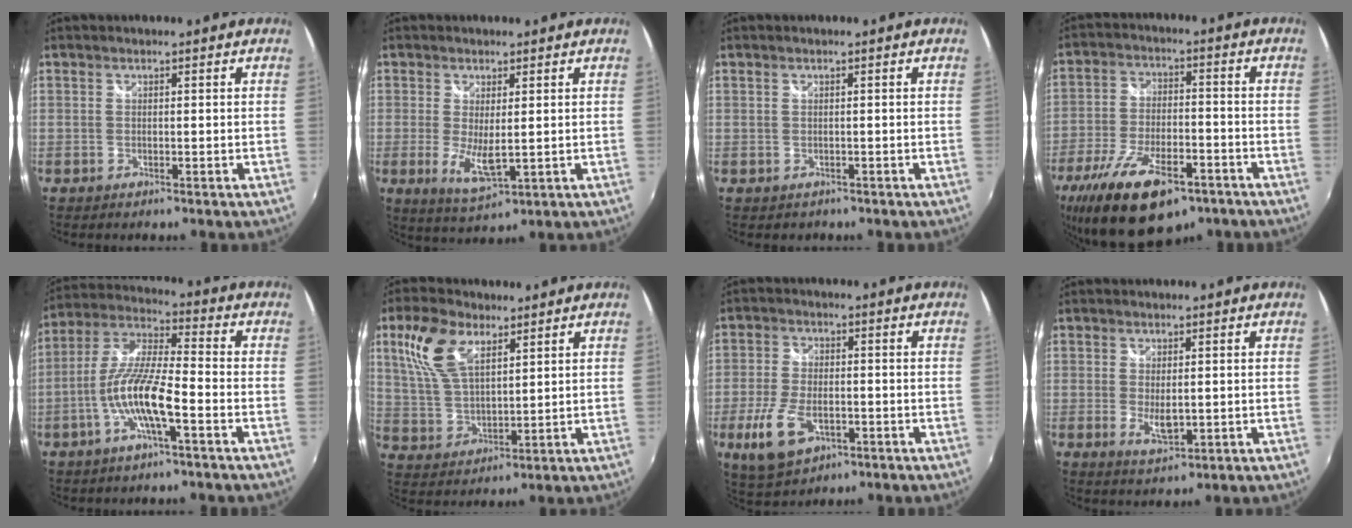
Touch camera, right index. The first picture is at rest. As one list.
[{"total": 5.8, "force": [-0.4, 1.9, 5.5], "torque": [-0.107, -0.019, -0.003]}, {"total": 0.9, "force": [-0.2, 0.9, 0.1], "torque": [-0.001, -0.002, 0.000]}, {"total": 19.3, "force": [-12.3, 7.8, 12.6], "torque": [-0.260, -0.042, -0.201]}, {"total": 11.5, "force": [-4.5, 1.8, 10.4], "torque": [-0.217, -0.001, -0.087]}, {"total": 11.6, "force": [5.9, 5.8, 8.1], "torque": [-0.168, 0.019, 0.124]}, {"total": 10.2, "force": [-3.9, 5.5, 7.7], "torque": [-0.175, -0.014, -0.068]}, {"total": 4.1, "force": [-0.4, 1.9, 3.6], "torque": [-0.063, -0.012, 0.000]}]